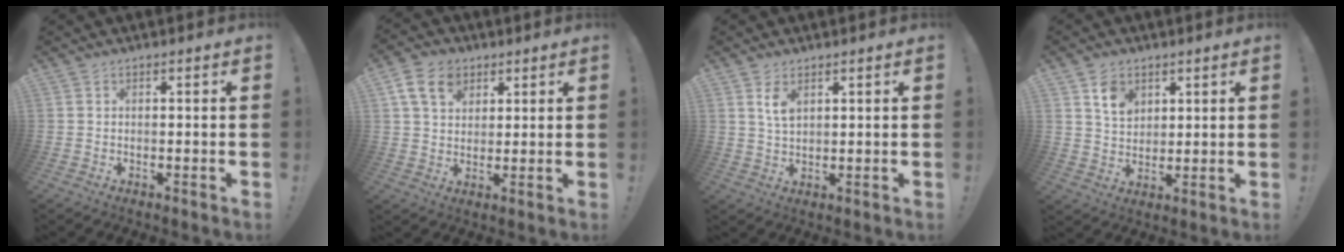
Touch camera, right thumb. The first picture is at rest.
{"total": 10.2, "force": [4.8, 7.3, 5.2], "torque": [-0.087, -0.010, 0.094]}
{"total": 4.5, "force": [2.4, 2.0, 3.2], "torque": [-0.050, -0.013, 0.039]}
{"total": 7.8, "force": [4.3, 5.6, 3.2], "torque": [-0.038, -0.024, 0.080]}